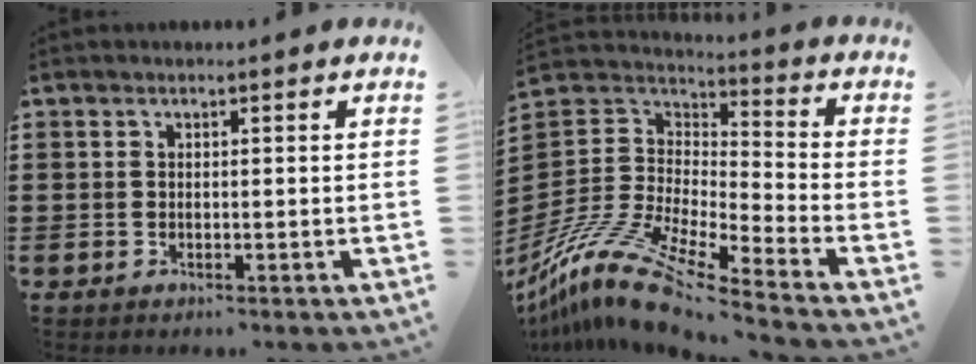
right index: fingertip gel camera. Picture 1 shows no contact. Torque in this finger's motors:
{"motor_torque": [-0.31, 1.12, 0.26, 0.10]}